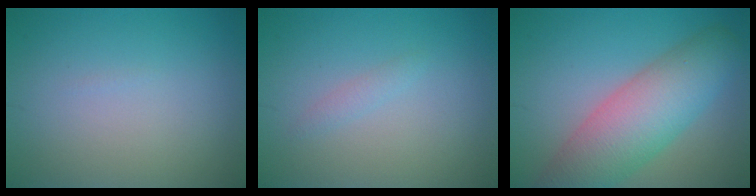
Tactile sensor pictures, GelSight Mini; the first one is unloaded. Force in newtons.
{"total": 0.9, "press": 0.8, "slide": 0.1}
{"total": 8.1, "press": 8.1, "slide": 0.4}